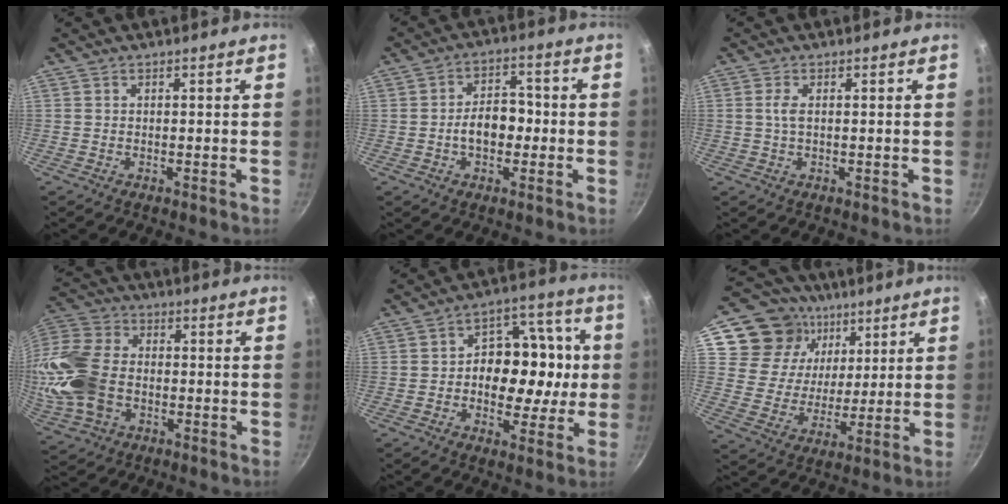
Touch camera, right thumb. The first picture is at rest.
{"total": 9.5, "force": [-1.6, 6.6, 6.6], "torque": [-0.057, 0.032, -0.034]}
{"total": 2.0, "force": [0.2, 0.8, 1.8], "torque": [-0.042, 0.002, 0.004]}
{"total": 18.4, "force": [-3.0, 12.9, 12.8], "torque": [-0.279, 0.026, -0.062]}
{"total": 15.3, "force": [-0.6, 10.9, 10.8], "torque": [-0.100, 0.030, -0.018]}
{"total": 17.6, "force": [8.9, 13.7, 6.5], "torque": [-0.093, -0.024, 0.160]}